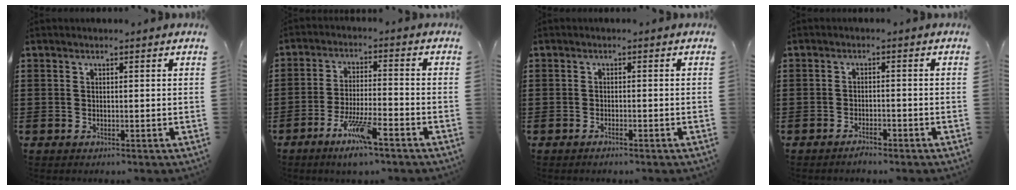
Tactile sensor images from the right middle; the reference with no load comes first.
{"total": 7.1, "force": [-4.5, 1.0, 5.4], "torque": [-0.111, -0.005, -0.083]}
{"total": 0.8, "force": [-0.6, 0.1, 0.5], "torque": [-0.013, -0.003, -0.012]}
{"total": 1.8, "force": [-1.6, 0.3, 0.9], "torque": [-0.018, 0.001, -0.030]}